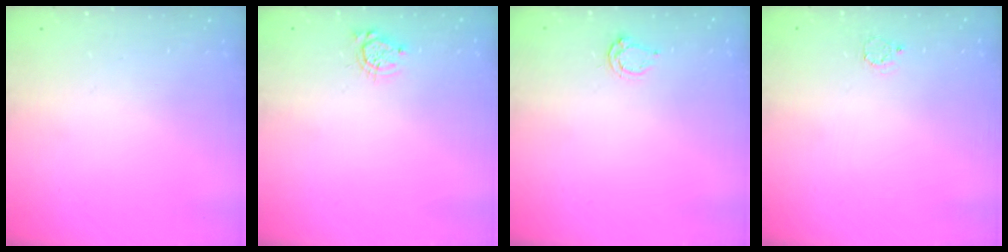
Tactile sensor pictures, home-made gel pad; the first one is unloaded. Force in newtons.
{"total": 4.4, "press": 4.4, "slide": 0.5}
{"total": 3.8, "press": 3.8, "slide": 0.5}
{"total": 2.3, "press": 2.3, "slide": 0.2}